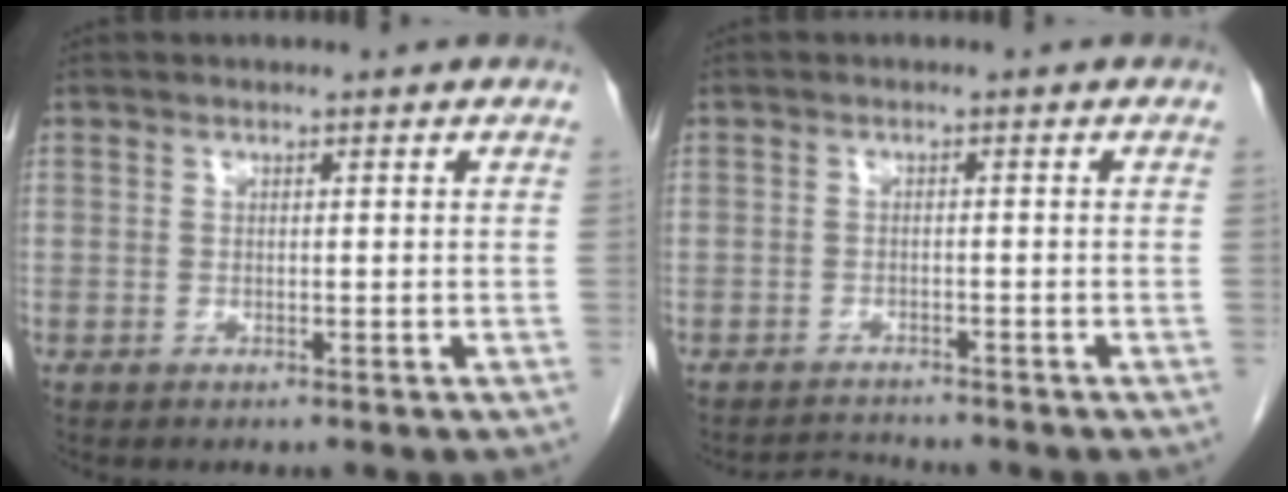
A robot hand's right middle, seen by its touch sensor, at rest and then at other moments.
{"total": 2.1, "force": [-2.1, 0.0, -0.5], "torque": [0.005, -0.015, -0.032]}